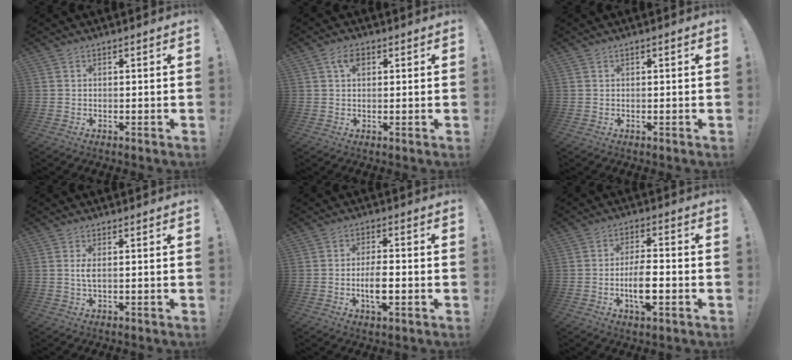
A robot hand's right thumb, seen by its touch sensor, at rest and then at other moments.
{"total": 3.7, "force": [1.2, 2.3, 2.7], "torque": [-0.049, 0.005, 0.019]}
{"total": 0.0}
{"total": 2.3, "force": [0.2, 0.4, 2.2], "torque": [-0.037, -0.003, 0.001]}
{"total": 7.2, "force": [-2.0, 2.6, 6.3], "torque": [-0.122, 0.002, -0.036]}
{"total": 9.1, "force": [-2.7, 3.3, 8.0], "torque": [-0.153, 0.004, -0.049]}